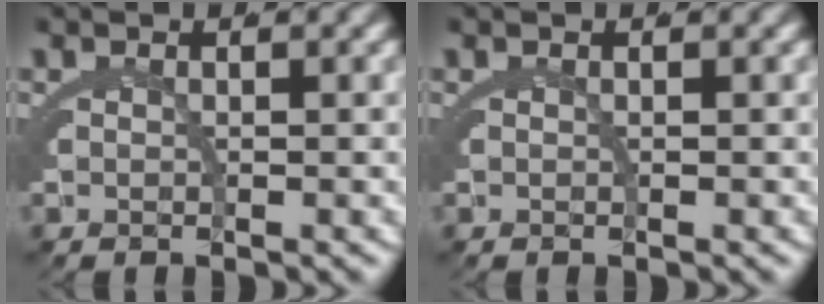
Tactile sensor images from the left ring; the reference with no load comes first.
{"total": 0.0}